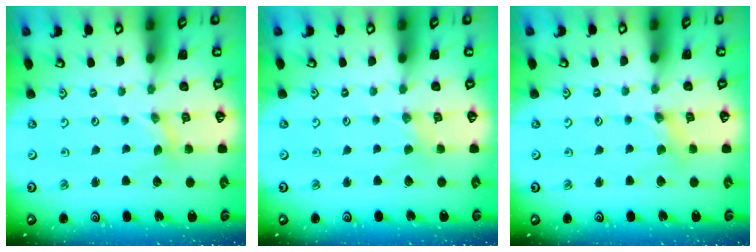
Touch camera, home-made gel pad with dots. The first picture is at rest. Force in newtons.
{"total": 0.6, "press": 0.6, "slide": 0.2}
{"total": 2.2, "press": 2.2, "slide": 0.3}